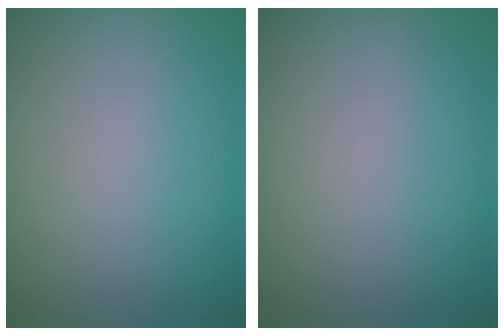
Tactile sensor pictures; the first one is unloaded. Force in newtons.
{"total": 0.0}